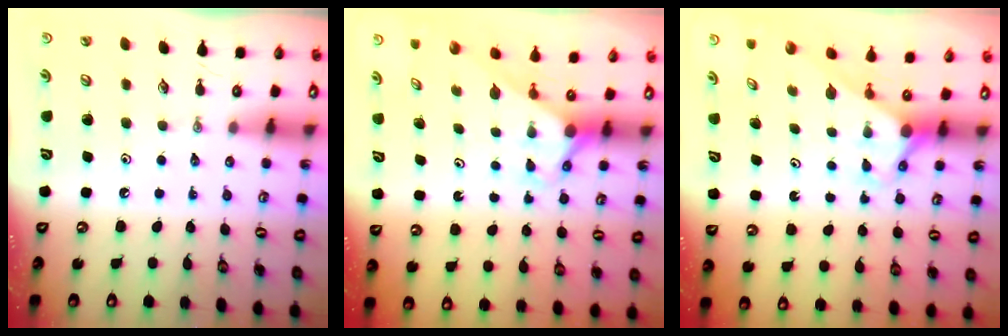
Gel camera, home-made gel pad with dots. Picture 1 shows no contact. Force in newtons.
{"total": 2.8, "press": 2.8, "slide": 0.1}
{"total": 2.8, "press": 2.8, "slide": 0.1}